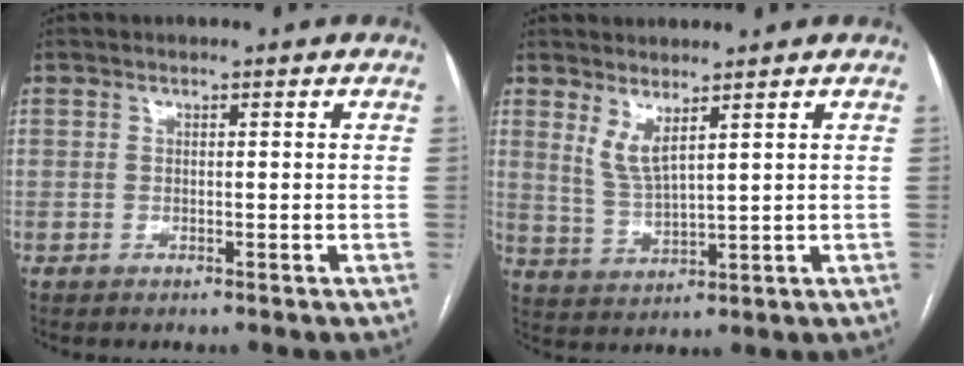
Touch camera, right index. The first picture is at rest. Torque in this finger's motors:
{"motor_torque": [0.10, 0.13, 0.16, 0.07]}